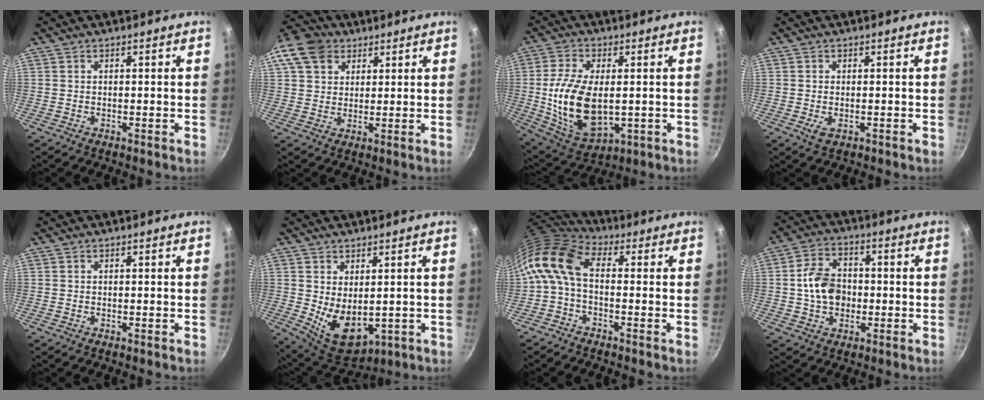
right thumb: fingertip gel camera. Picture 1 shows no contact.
{"total": 13.1, "force": [6.0, 10.1, 5.9], "torque": [-0.109, 0.019, 0.103]}
{"total": 16.3, "force": [-0.5, 9.0, 13.5], "torque": [-0.250, -0.004, 0.007]}
{"total": 2.3, "force": [-0.7, 1.3, 1.8], "torque": [-0.035, -0.005, -0.010]}
{"total": 0.0}
{"total": 9.4, "force": [0.4, 5.8, 7.4], "torque": [-0.097, -0.026, 0.031]}
{"total": 11.0, "force": [-0.4, 6.5, 8.9], "torque": [-0.190, 0.026, -0.026]}
{"total": 9.2, "force": [-0.7, 6.9, 6.0], "torque": [-0.089, 0.020, -0.019]}